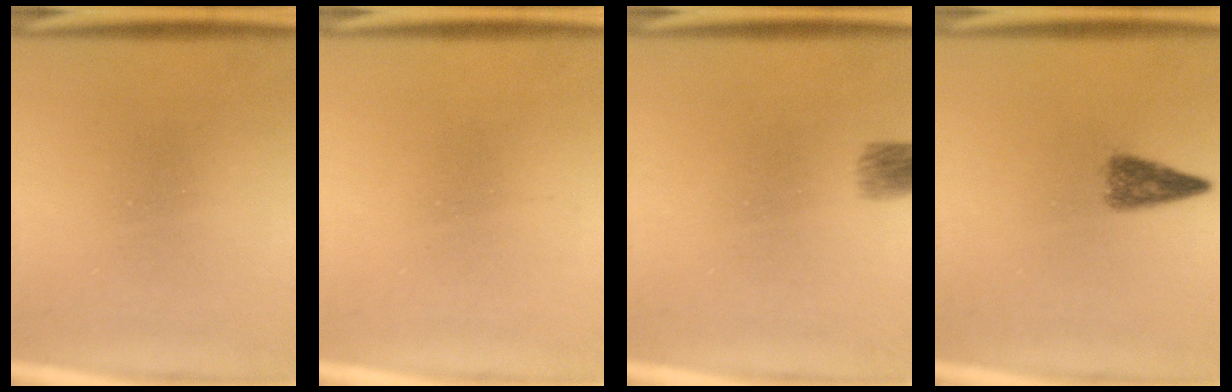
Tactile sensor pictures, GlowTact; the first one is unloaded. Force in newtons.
{"total": 1.4}
{"total": 3.4}
{"total": 4.0}